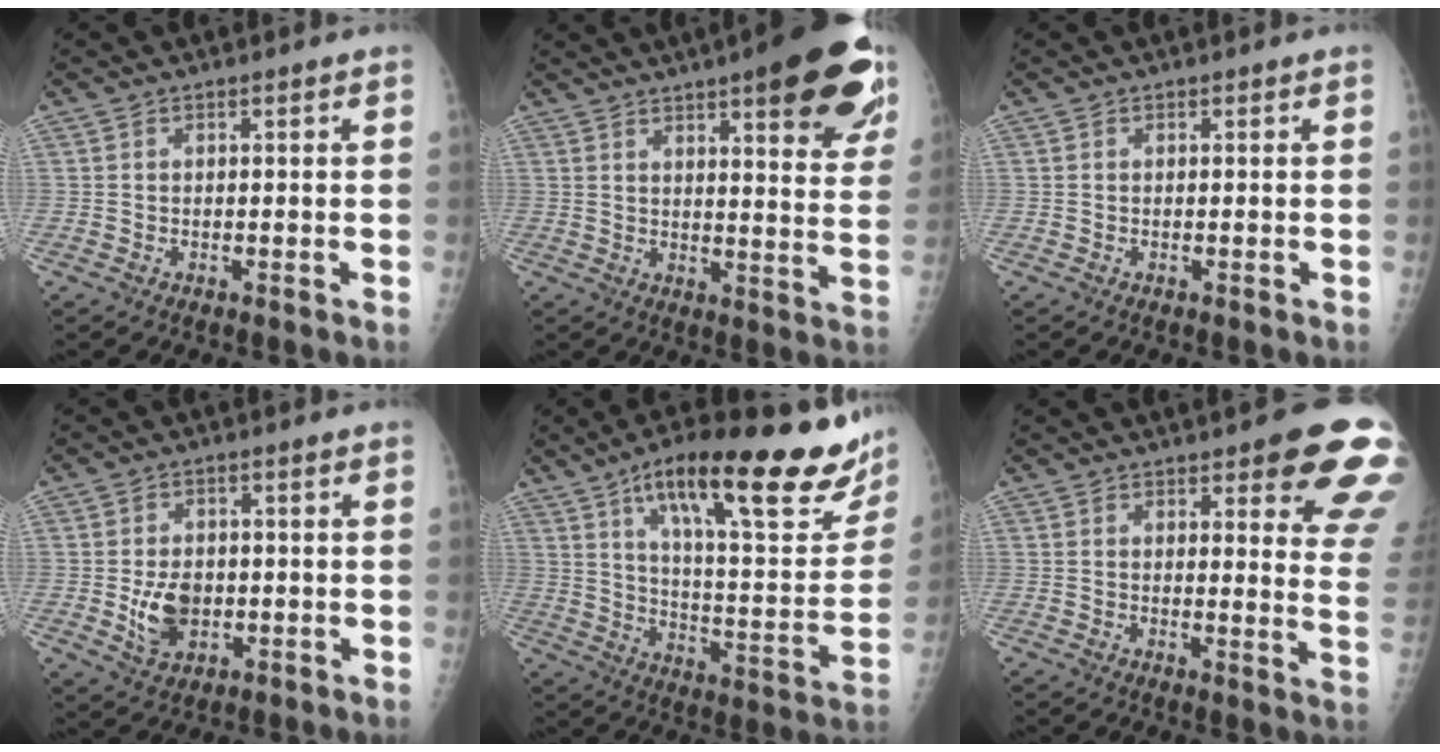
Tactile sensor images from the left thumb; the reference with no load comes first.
{"total": 19.9, "force": [11.4, 4.9, 15.5], "torque": [-0.174, -0.039, 0.141]}
{"total": 0.0}
{"total": 6.9, "force": [-0.9, 4.9, 4.8], "torque": [-0.067, -0.005, -0.006]}
{"total": 29.6, "force": [17.7, 7.8, 22.4], "torque": [-0.293, -0.050, 0.269]}
{"total": 11.6, "force": [7.4, 3.5, 8.2], "torque": [-0.058, -0.036, 0.070]}